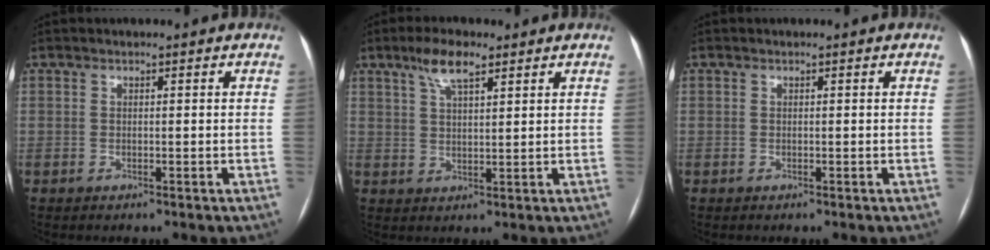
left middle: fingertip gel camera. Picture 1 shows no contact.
{"total": 5.4, "force": [3.6, 1.3, 3.9], "torque": [-0.082, 0.008, 0.065]}
{"total": 0.0}